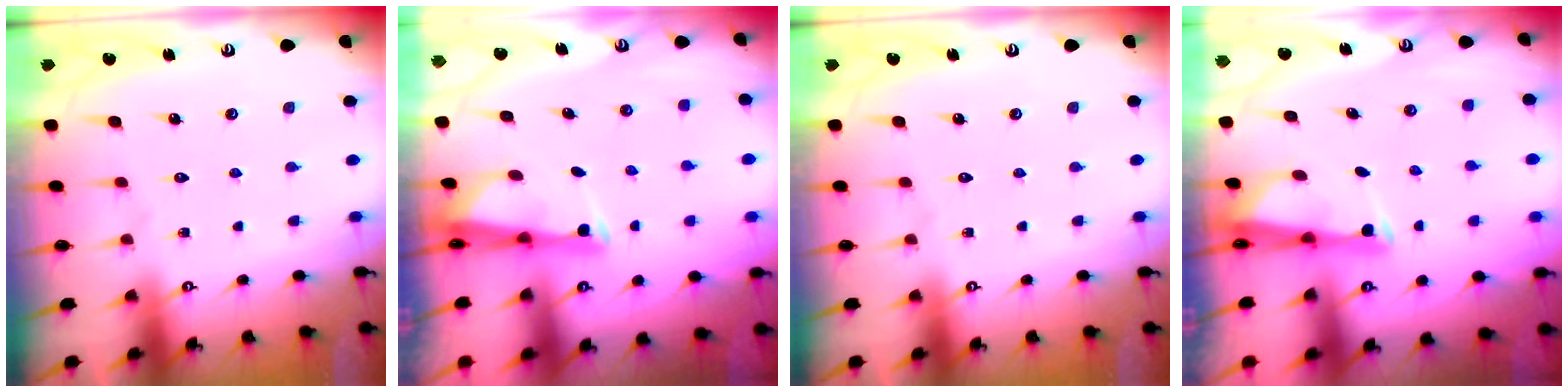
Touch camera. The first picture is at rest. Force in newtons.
{"total": 3.1, "press": 3.0, "slide": 0.7}
{"total": 0.0}
{"total": 3.1, "press": 3.0, "slide": 0.7}